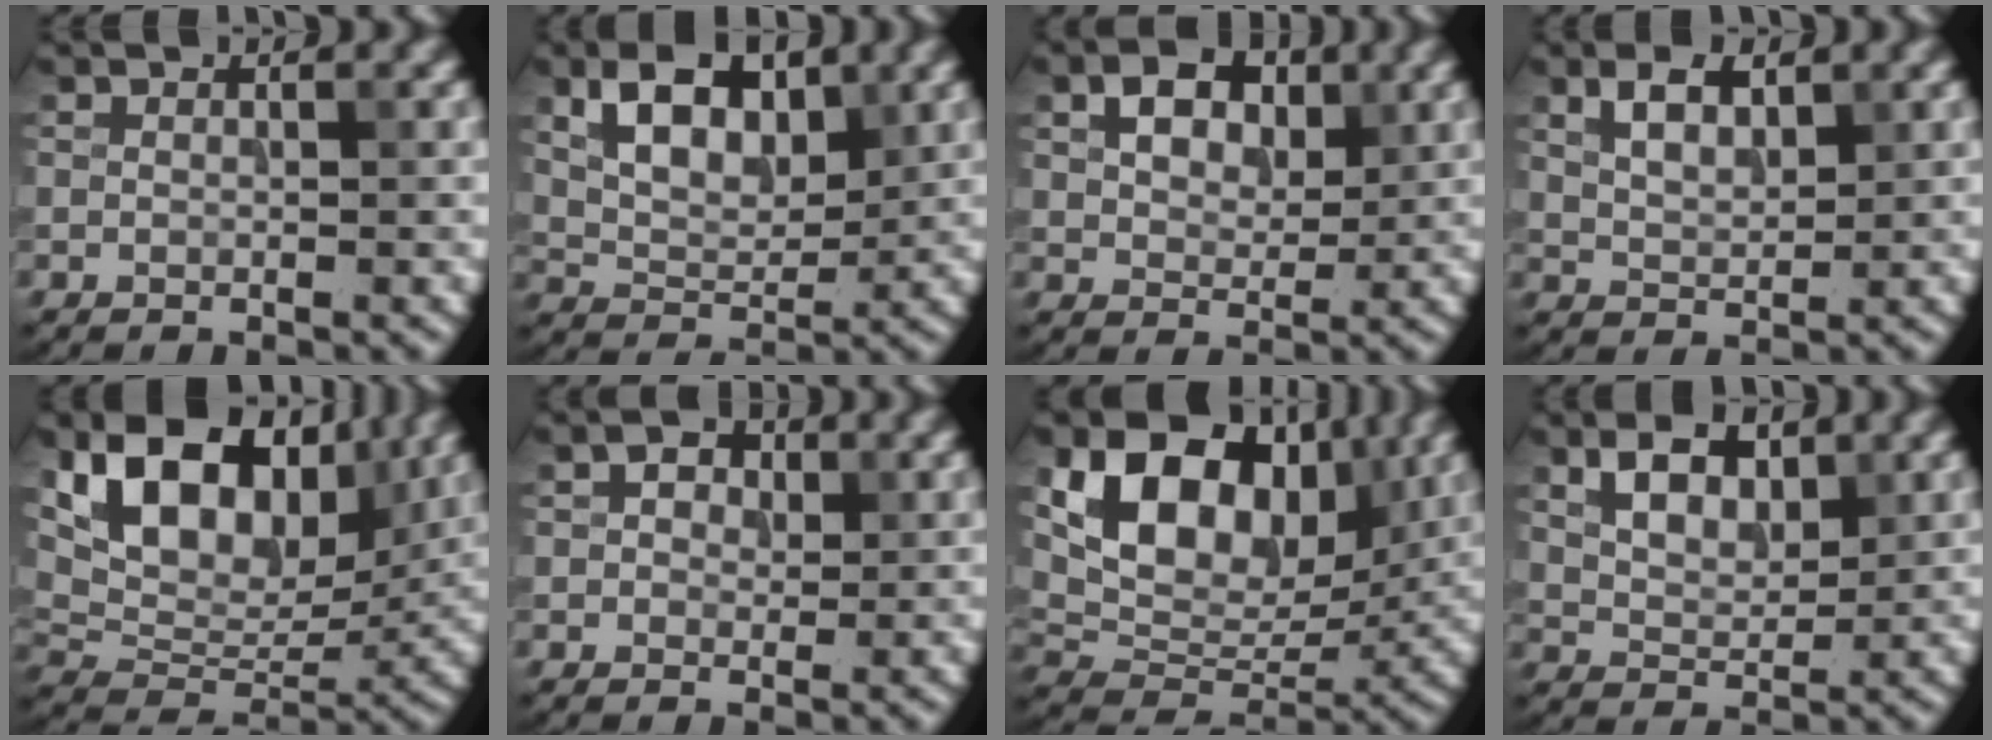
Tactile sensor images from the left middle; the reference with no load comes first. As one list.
[{"total": 6.0, "force": [2.4, 3.5, 4.2], "torque": [-0.076, -0.001, 0.040]}, {"total": 4.6, "force": [1.7, 3.0, 3.0], "torque": [-0.051, 0.005, 0.023]}, {"total": 3.2, "force": [1.7, 1.6, 2.2], "torque": [-0.046, 0.002, 0.034]}, {"total": 11.6, "force": [4.7, 7.2, 7.7], "torque": [-0.136, -0.003, 0.083]}, {"total": 2.2, "force": [0.6, 1.6, 1.3], "torque": [-0.017, 0.003, 0.006]}, {"total": 11.7, "force": [4.4, 7.7, 7.7], "torque": [-0.136, 0.001, 0.078]}, {"total": 4.3, "force": [1.9, 2.5, 3.0], "torque": [-0.056, 0.003, 0.033]}]